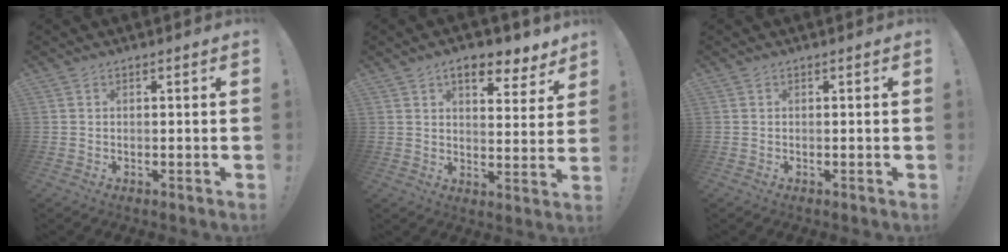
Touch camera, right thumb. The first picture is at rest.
{"total": 8.7, "force": [6.2, 3.2, 5.3], "torque": [-0.066, -0.041, 0.106]}
{"total": 0.0}